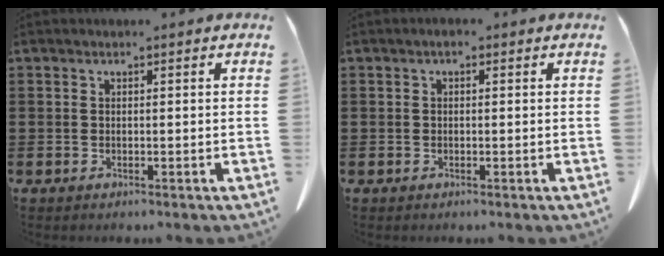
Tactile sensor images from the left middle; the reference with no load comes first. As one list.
[{"total": 0.6, "force": [-0.2, 0.4, 0.4], "torque": [-0.010, 0.002, -0.005]}]